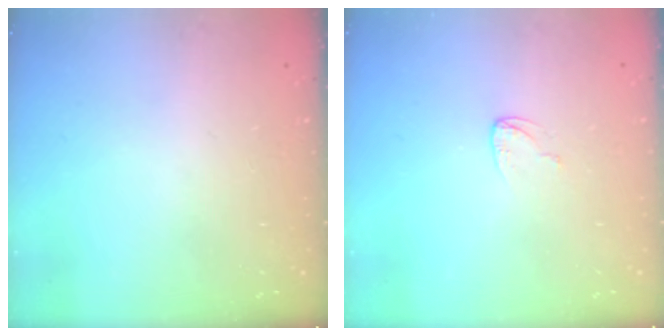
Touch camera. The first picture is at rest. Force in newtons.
{"total": 3.4, "press": 3.4, "slide": 0.3}